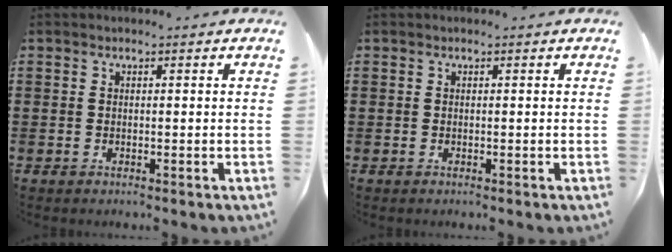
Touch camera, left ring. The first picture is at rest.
{"total": 0.0}